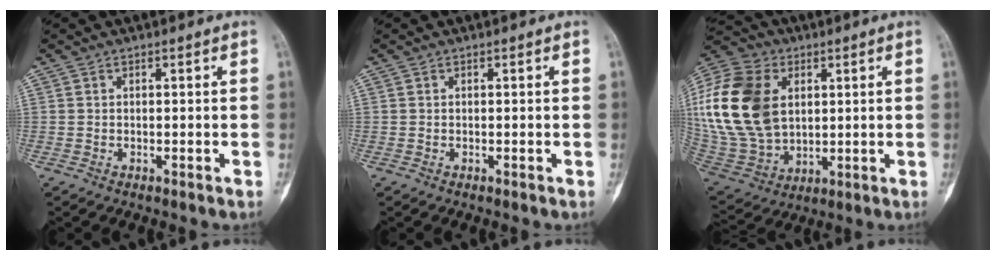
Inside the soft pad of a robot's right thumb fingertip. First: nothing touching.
{"total": 0.0}
{"total": 25.3, "force": [4.9, 17.5, 17.6], "torque": [-0.380, -0.004, 0.103]}